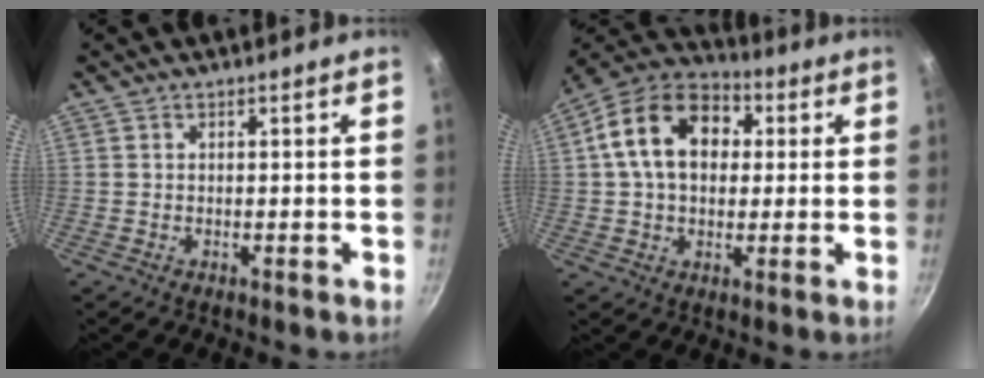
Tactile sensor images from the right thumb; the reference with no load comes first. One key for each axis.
{"total": 16.6, "fx": 3.1, "fy": 11.9, "fz": 11.1, "tx": -0.163, "ty": 0.027, "tz": 0.037}